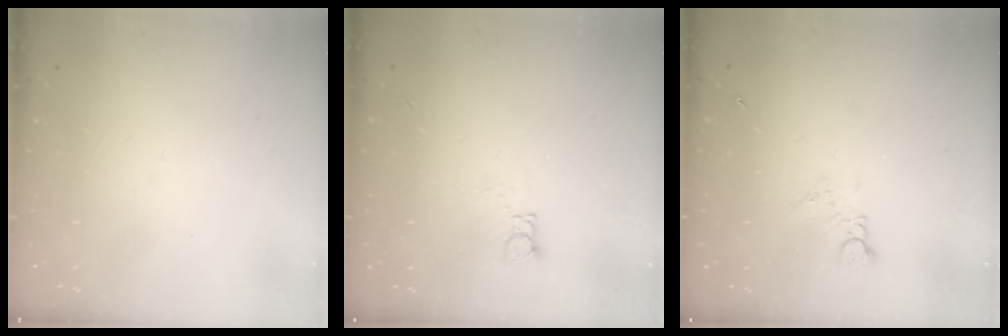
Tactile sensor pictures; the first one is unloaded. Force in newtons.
{"total": 3.4, "press": 3.4, "slide": 0.3}
{"total": 3.0, "press": 2.9, "slide": 0.4}